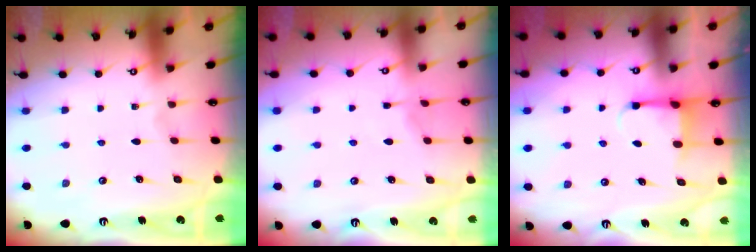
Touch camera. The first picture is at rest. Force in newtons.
{"total": 2.8, "press": 2.7, "slide": 0.3}
{"total": 3.0, "press": 3.0, "slide": 0.8}